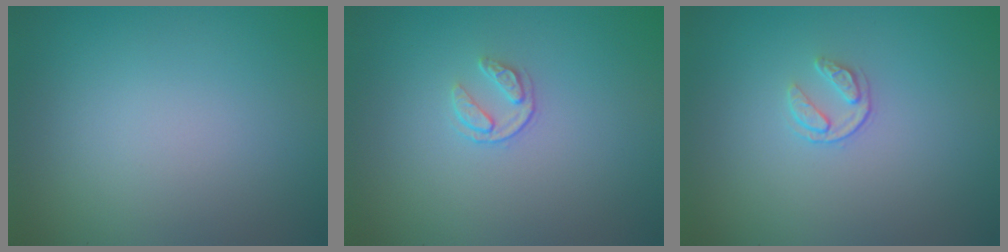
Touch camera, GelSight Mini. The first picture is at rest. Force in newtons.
{"total": 1.6, "press": 1.0, "slide": 1.2}
{"total": 1.6, "press": 1.0, "slide": 1.2}